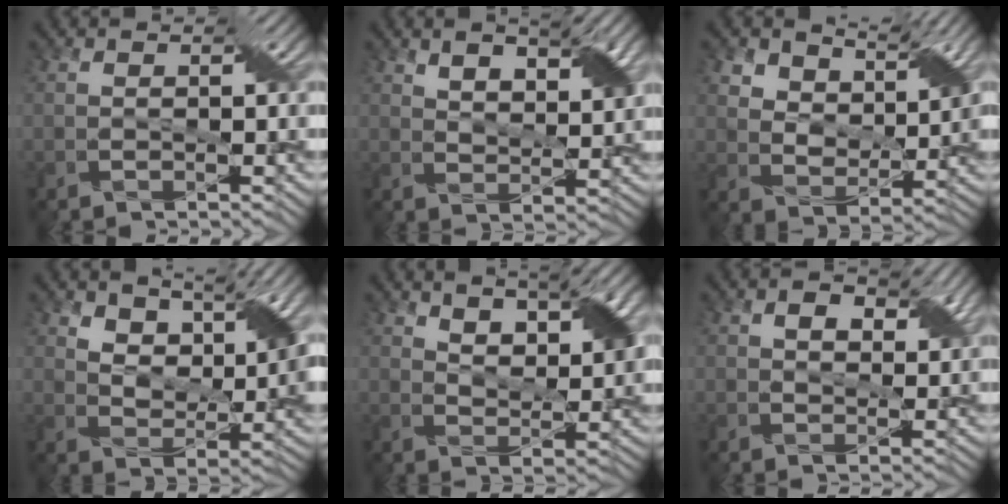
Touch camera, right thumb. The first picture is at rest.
{"total": 5.0, "force": [3.2, 1.7, 3.4], "torque": [-0.058, 0.001, 0.056]}
{"total": 6.6, "force": [5.2, 3.5, 2.3], "torque": [-0.052, -0.004, 0.093]}
{"total": 5.9, "force": [4.0, 2.8, 3.3], "torque": [-0.057, -0.004, 0.069]}
{"total": 6.2, "force": [3.9, 2.3, 4.2], "torque": [-0.068, 0.004, 0.070]}
{"total": 3.7, "force": [2.0, 2.1, 2.3], "torque": [-0.034, -0.001, 0.030]}